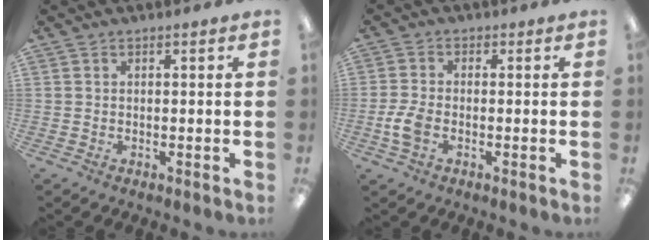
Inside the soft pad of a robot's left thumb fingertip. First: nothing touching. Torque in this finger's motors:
{"motor_torque": [-0.52, 0.57, 0.02, 0.01, 0.03]}